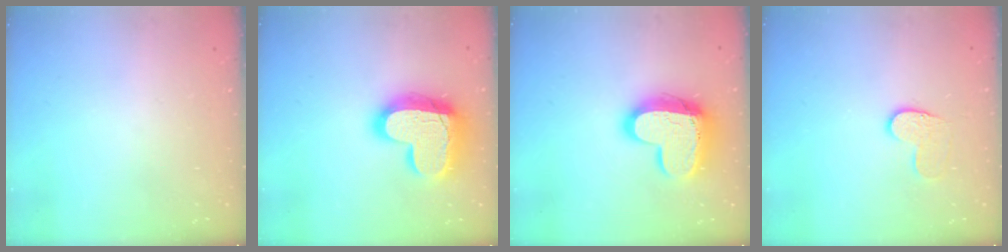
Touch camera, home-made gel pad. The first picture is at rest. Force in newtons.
{"total": 19.3, "press": 19.2, "slide": 1.6}
{"total": 16.3, "press": 16.3, "slide": 1.0}
{"total": 6.9, "press": 6.8, "slide": 0.6}